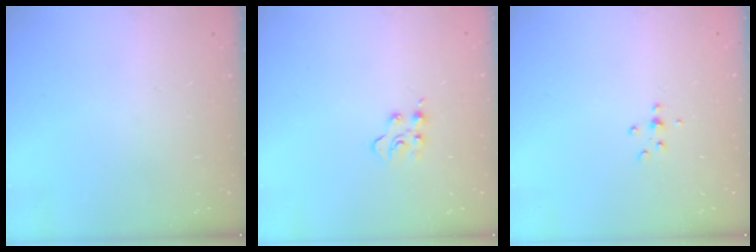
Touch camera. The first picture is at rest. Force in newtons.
{"total": 4.2, "press": 4.2, "slide": 0.4}
{"total": 4.5, "press": 4.1, "slide": 1.7}